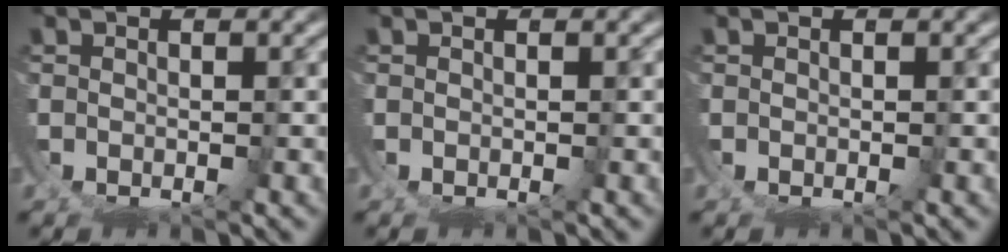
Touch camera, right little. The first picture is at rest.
{"total": 0.0}
{"total": 0.0}